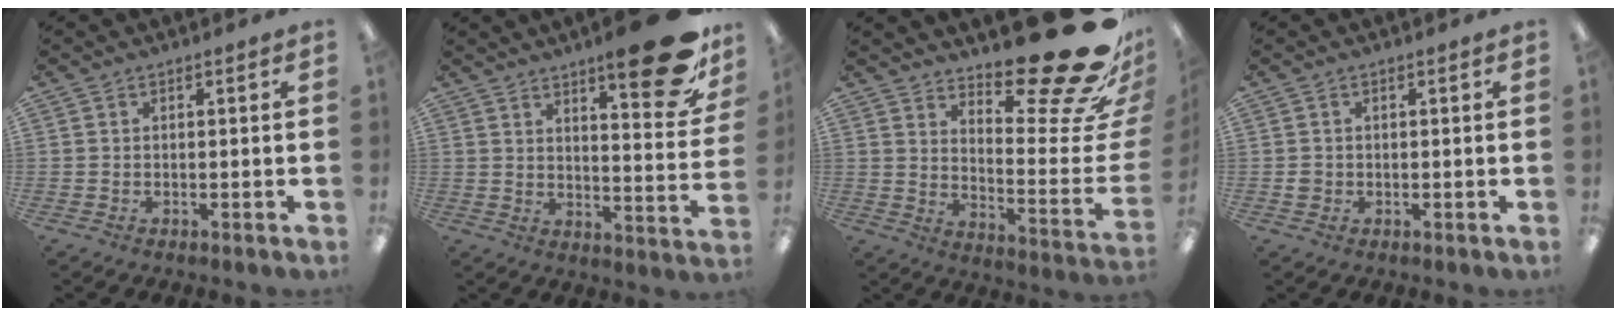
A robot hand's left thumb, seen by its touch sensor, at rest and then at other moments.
{"total": 18.8, "force": [12.1, 5.1, 13.5], "torque": [-0.175, -0.083, 0.190]}
{"total": 24.1, "force": [18.1, 6.0, 14.7], "torque": [-0.165, -0.147, 0.287]}
{"total": 1.3, "force": [0.0, 1.3, 0.4], "torque": [0.000, 0.002, -0.003]}